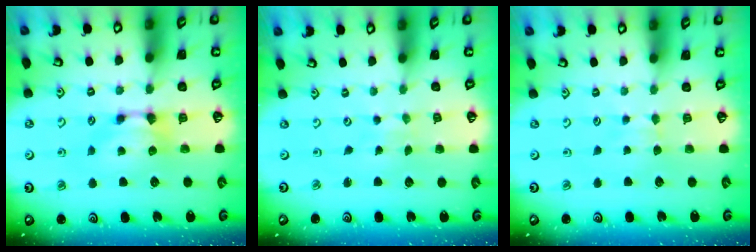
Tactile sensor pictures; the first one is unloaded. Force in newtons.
{"total": 5.7, "press": 5.7, "slide": 0.2}
{"total": 2.1, "press": 2.1, "slide": 0.4}